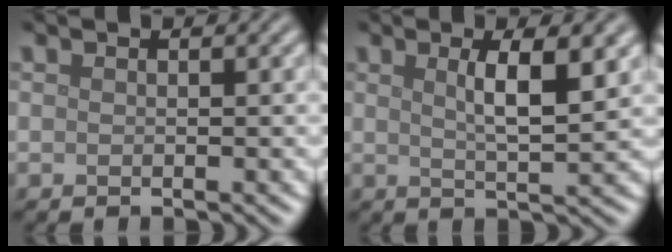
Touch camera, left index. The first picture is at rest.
{"total": 4.5, "force": [1.5, 1.1, 4.1], "torque": [-0.060, 0.000, 0.024]}